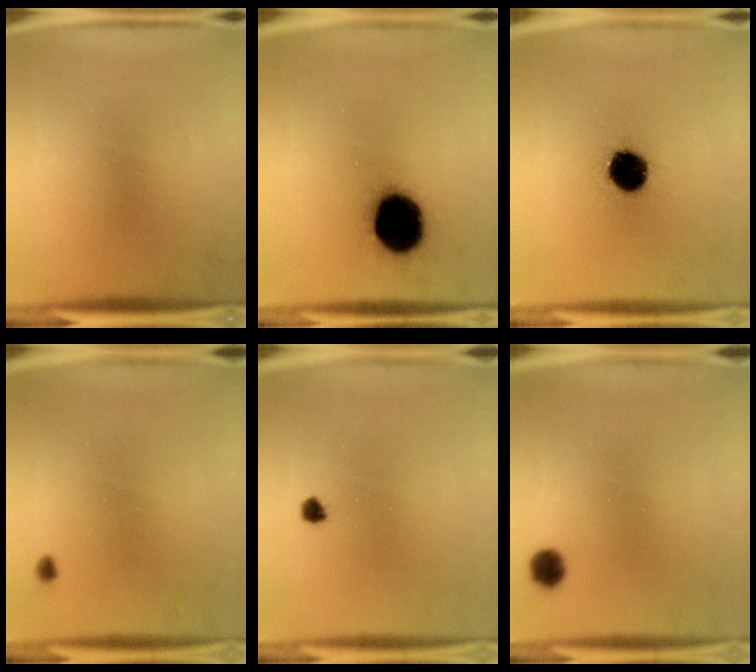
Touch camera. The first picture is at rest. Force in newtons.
{"total": 18.7}
{"total": 12.3}
{"total": 0.8}
{"total": 1.3}
{"total": 3.5}